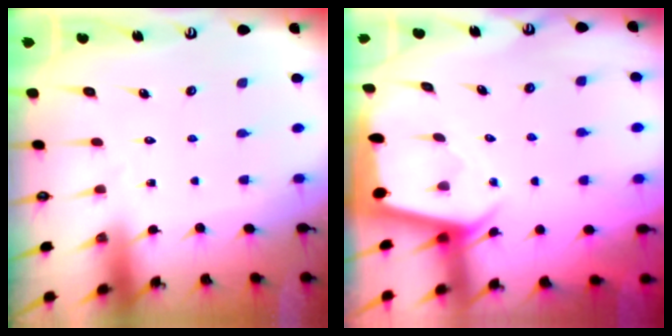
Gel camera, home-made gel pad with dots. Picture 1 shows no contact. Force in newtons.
{"total": 2.5, "press": 2.5, "slide": 0.3}